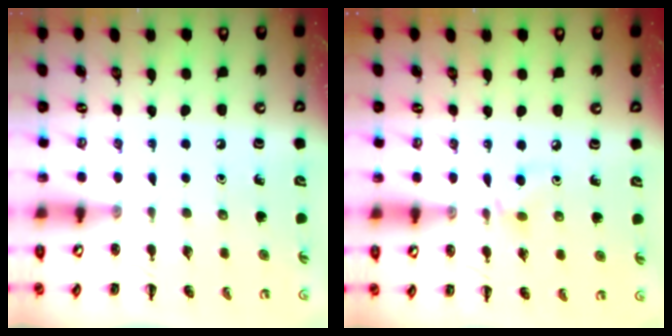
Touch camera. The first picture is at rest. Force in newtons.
{"total": 6.0, "press": 5.7, "slide": 1.8}